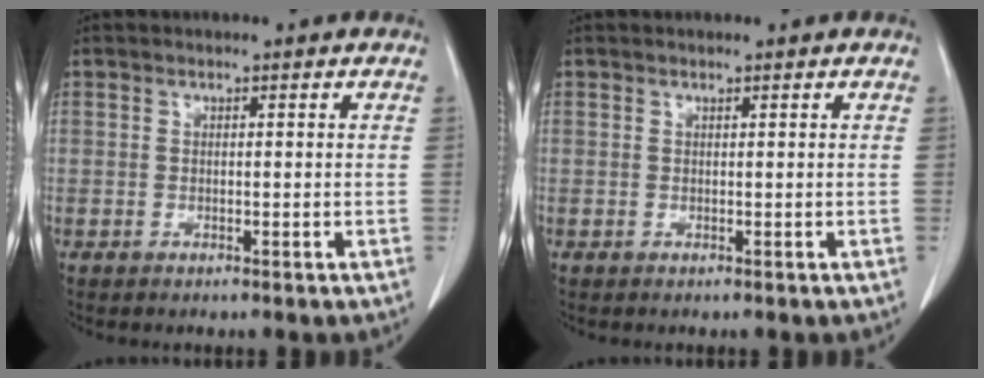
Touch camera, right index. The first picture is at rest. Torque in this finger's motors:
{"motor_torque": [-0.06, 0.03, 0.04, 0.01]}